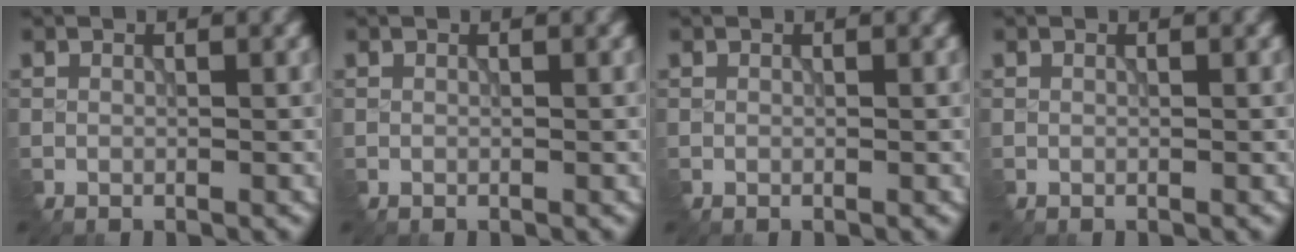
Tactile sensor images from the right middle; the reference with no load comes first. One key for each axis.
{"total": 0.0}
{"total": 0.0}
{"total": 0.0}